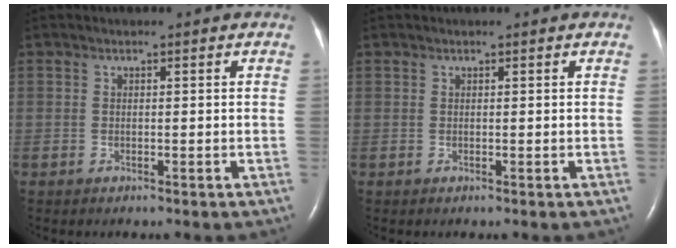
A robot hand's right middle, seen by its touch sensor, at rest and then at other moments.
{"total": 0.0}